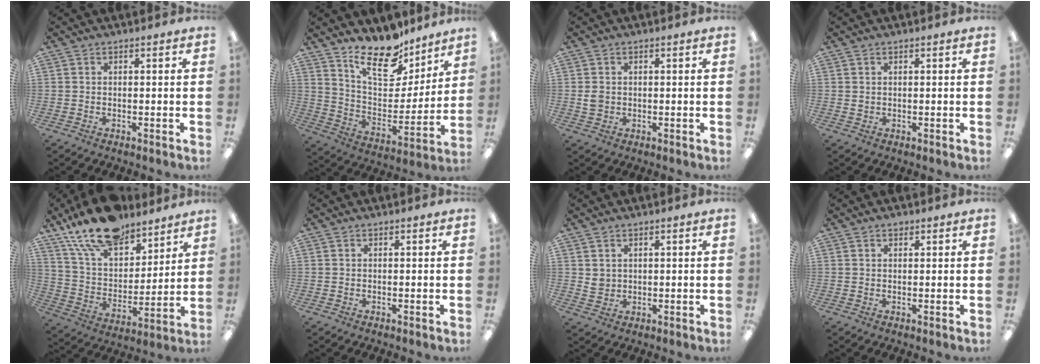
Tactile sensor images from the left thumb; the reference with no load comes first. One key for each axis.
{"total": 18.4, "fx": 14.3, "fy": 7.8, "fz": 8.5, "tx": -0.151, "ty": -0.096, "tz": 0.253}
{"total": 2.3, "fx": 0.2, "fy": 2.0, "fz": 1.2, "tx": -0.014, "ty": 0.001, "tz": 0.001}
{"total": 0.7, "fx": 0.4, "fy": 0.5, "fz": 0.3, "tx": -0.006, "ty": 0.003, "tz": 0.008}
{"total": 18.7, "fx": 14.6, "fy": 8.4, "fz": 8.2, "tx": -0.164, "ty": -0.081, "tz": 0.264}
{"total": 0.0}
{"total": 2.6, "fx": 1.4, "fy": 2.1, "fz": 0.7, "tx": -0.008, "ty": -0.001, "tz": 0.026}
{"total": 1.2, "fx": 0.9, "fy": 0.5, "fz": 0.5, "tx": -0.004, "ty": -0.002, "tz": 0.015}